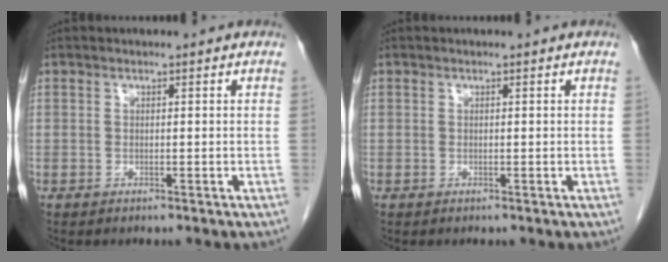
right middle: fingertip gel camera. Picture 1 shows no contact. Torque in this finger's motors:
{"motor_torque": [0.00, 0.00, -0.12, -0.07]}